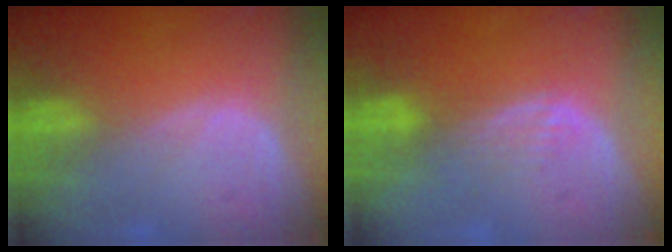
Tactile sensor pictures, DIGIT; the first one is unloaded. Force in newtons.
{"total": 3.3, "press": 2.8, "slide": 1.8}